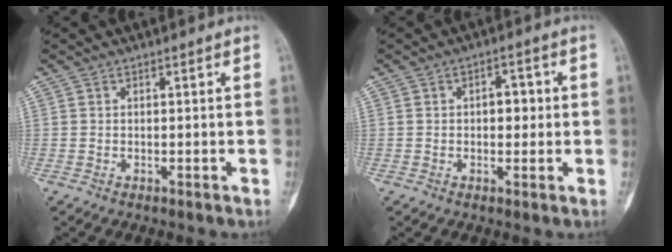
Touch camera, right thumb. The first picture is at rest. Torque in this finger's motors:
{"motor_torque": [0.76, 0.61, 0.09, -0.10, 0.10]}